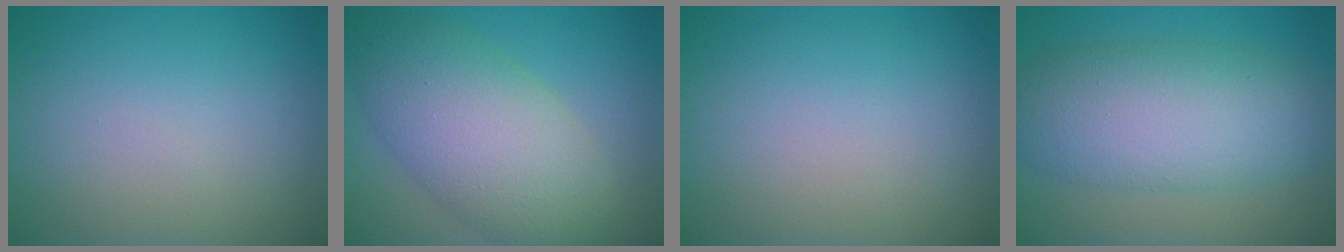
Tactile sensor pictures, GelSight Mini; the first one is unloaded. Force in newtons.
{"total": 9.2, "press": 9.2, "slide": 0.3}
{"total": 0.0}
{"total": 9.0, "press": 9.0, "slide": 0.2}